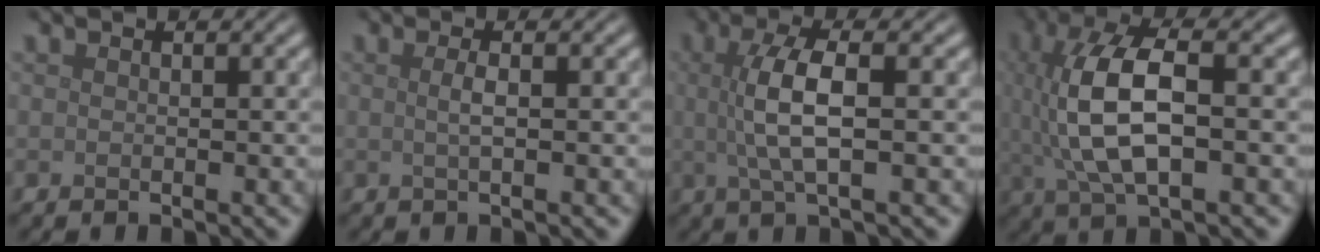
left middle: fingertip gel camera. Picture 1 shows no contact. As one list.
[{"total": 1.4, "force": [0.1, 0.4, 1.4], "torque": [-0.025, 0.004, -0.001]}, {"total": 4.8, "force": [0.4, 1.3, 4.6], "torque": [-0.096, 0.005, 0.008]}, {"total": 8.5, "force": [0.3, 3.6, 7.7], "torque": [-0.165, 0.008, 0.006]}]